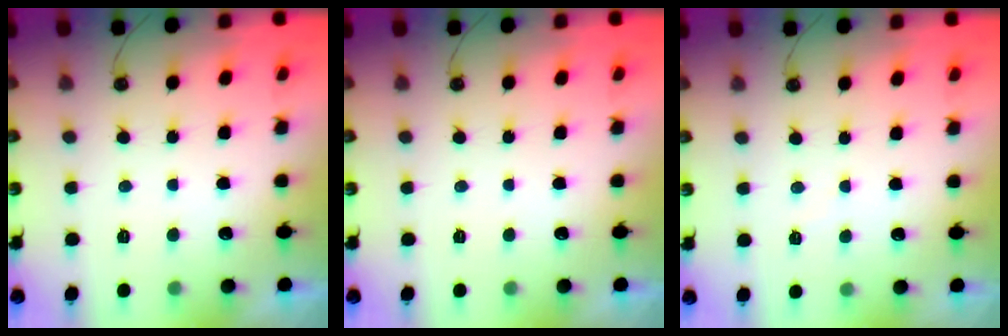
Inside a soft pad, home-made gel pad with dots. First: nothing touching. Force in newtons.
{"total": 0.0}
{"total": 3.5, "press": 3.5, "slide": 0.4}